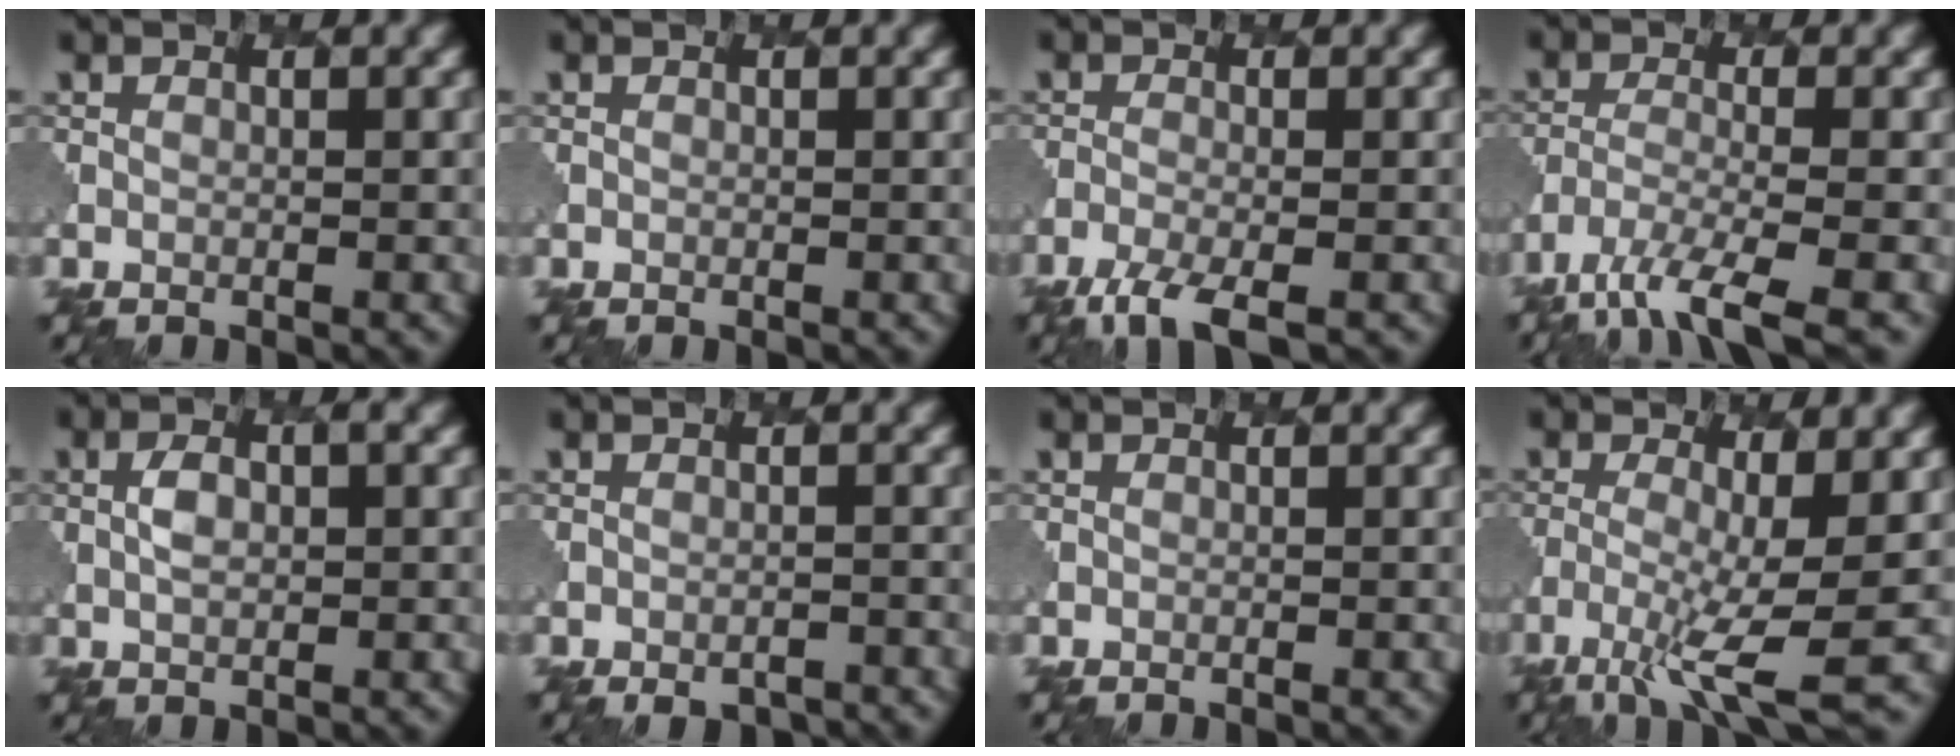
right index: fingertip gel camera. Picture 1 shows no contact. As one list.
[{"total": 0.0}, {"total": 3.7, "force": [-2.6, 0.9, 2.5], "torque": [-0.047, -0.010, -0.056]}, {"total": 6.2, "force": [-4.4, 1.4, 4.1], "torque": [-0.080, -0.015, -0.083]}, {"total": 2.0, "force": [0.5, 1.0, 1.7], "torque": [-0.035, 0.000, 0.010]}, {"total": 2.2, "force": [-1.8, 0.7, 0.9], "torque": [-0.015, -0.004, -0.023]}, {"total": 0.0}, {"total": 6.2, "force": [-2.5, 1.2, 5.6], "torque": [-0.106, -0.009, -0.050]}]